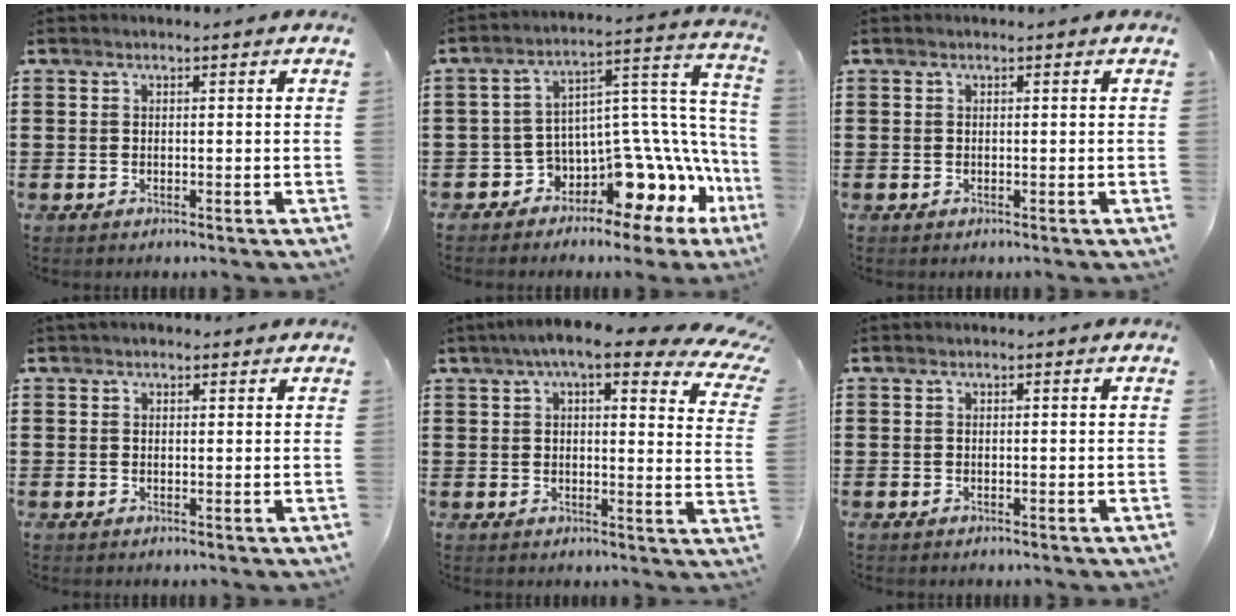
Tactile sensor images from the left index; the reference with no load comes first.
{"total": 7.8, "force": [-4.8, 3.9, 4.7], "torque": [-0.086, -0.029, -0.089]}
{"total": 0.0}
{"total": 1.0, "force": [0.6, 0.7, 0.4], "torque": [-0.009, 0.005, 0.012]}
{"total": 7.9, "force": [5.6, 1.2, 5.5], "torque": [-0.101, -0.019, 0.090]}
{"total": 0.0}